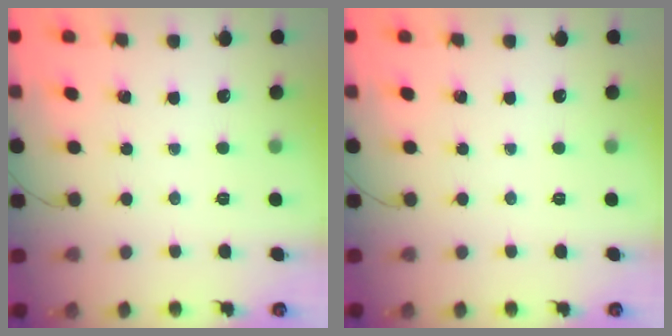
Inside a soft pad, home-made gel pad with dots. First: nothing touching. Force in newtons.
{"total": 0.0}